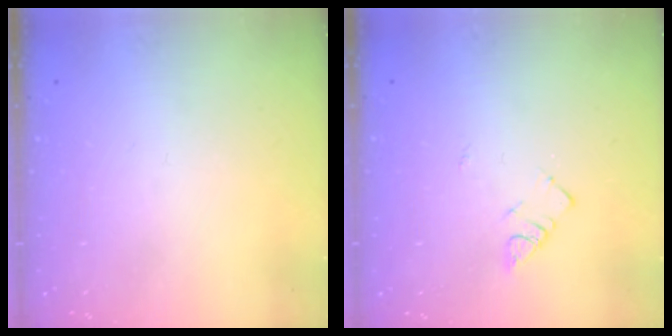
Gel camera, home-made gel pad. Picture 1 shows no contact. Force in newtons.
{"total": 2.8, "press": 2.7, "slide": 0.4}